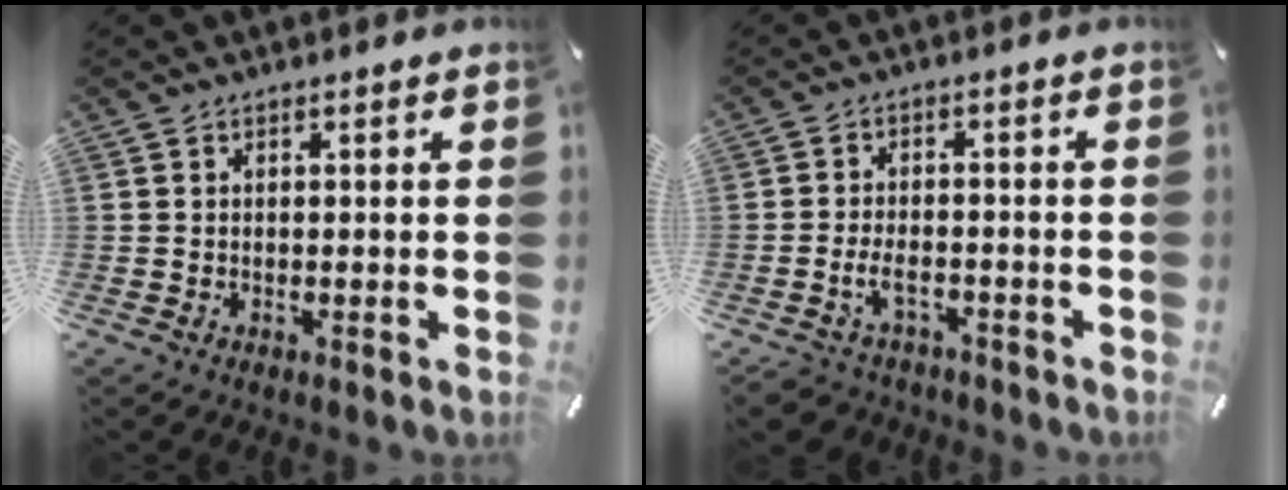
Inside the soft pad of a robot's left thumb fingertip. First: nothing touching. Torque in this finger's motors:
{"motor_torque": [-0.19, 2.45, 0.81, 0.82, 0.07]}